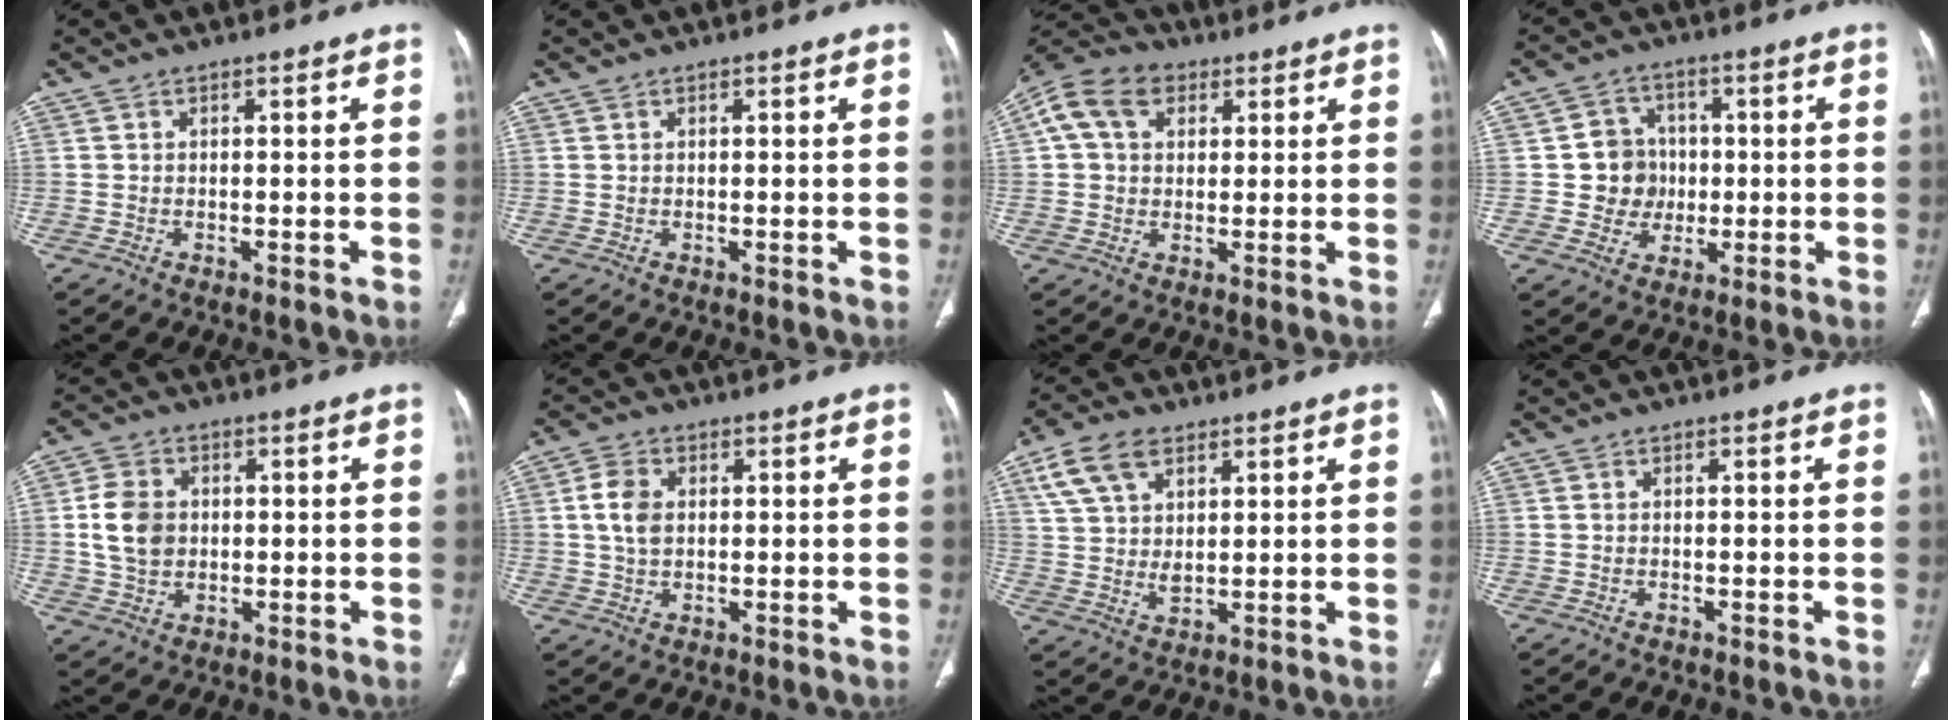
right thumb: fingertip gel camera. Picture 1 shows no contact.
{"total": 0.0}
{"total": 10.8, "force": [3.7, 7.8, 6.5], "torque": [-0.114, 0.020, 0.059]}
{"total": 7.8, "force": [-0.1, 7.4, 2.2], "torque": [0.004, 0.014, -0.001]}
{"total": 8.0, "force": [0.7, 6.3, 4.9], "torque": [-0.080, 0.002, 0.014]}
{"total": 5.2, "force": [0.7, 3.6, 3.7], "torque": [-0.073, 0.004, 0.012]}
{"total": 10.2, "force": [5.1, 5.9, 6.6], "torque": [-0.123, -0.009, 0.101]}
{"total": 0.0}